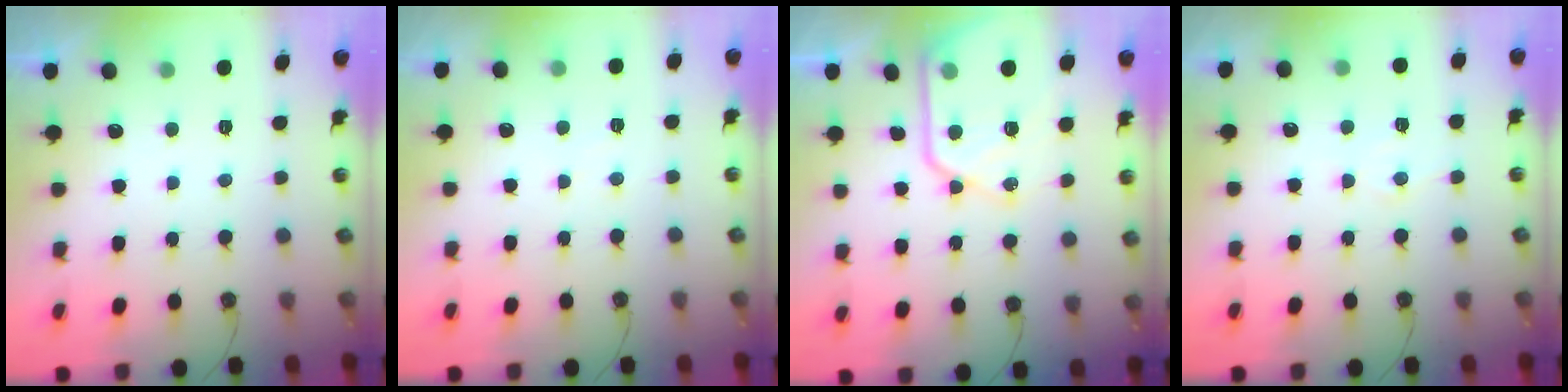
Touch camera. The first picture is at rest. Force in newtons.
{"total": 4.1, "press": 4.0, "slide": 0.6}
{"total": 15.7, "press": 15.7, "slide": 1.3}
{"total": 6.1, "press": 6.1, "slide": 0.3}